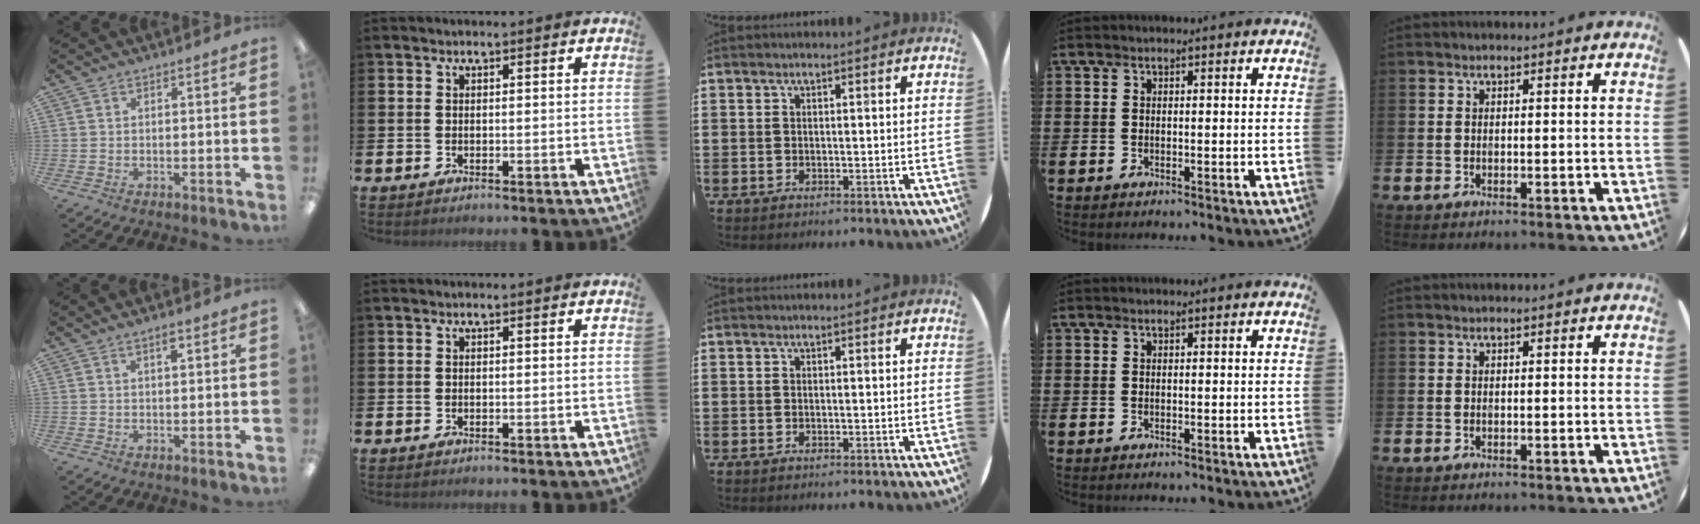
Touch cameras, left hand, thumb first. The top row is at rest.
{"thumb": {"total": 2.1, "force": [1.4, 0.5, 1.4], "torque": [-0.024, -0.001, 0.023]}}